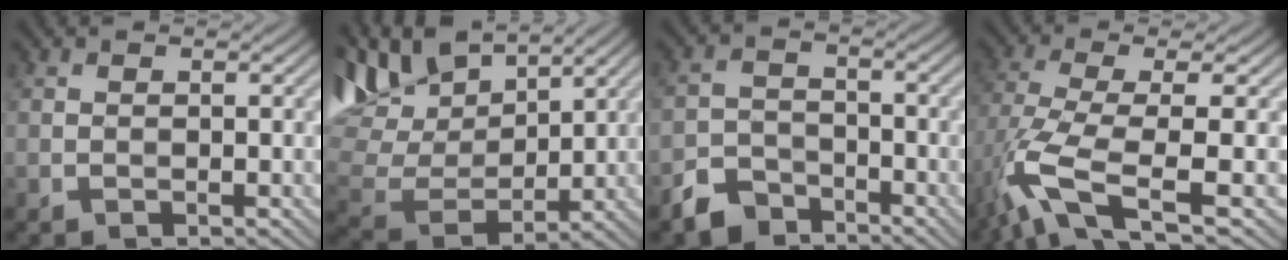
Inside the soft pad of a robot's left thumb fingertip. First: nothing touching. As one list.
[{"total": 12.5, "force": [8.5, 5.5, 7.3], "torque": [-0.193, 0.027, 0.153]}, {"total": 4.5, "force": [-3.8, 2.2, 1.2], "torque": [-0.025, 0.003, -0.079]}, {"total": 7.8, "force": [-2.4, 1.7, 7.2], "torque": [-0.161, 0.006, -0.054]}]